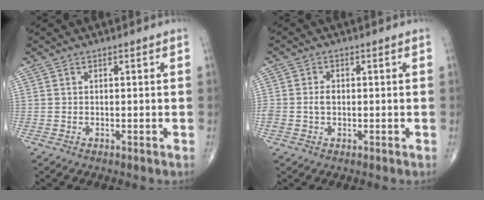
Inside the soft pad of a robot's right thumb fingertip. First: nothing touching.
{"total": 2.4, "force": [-0.2, 1.7, 1.6], "torque": [-0.038, 0.006, -0.003]}